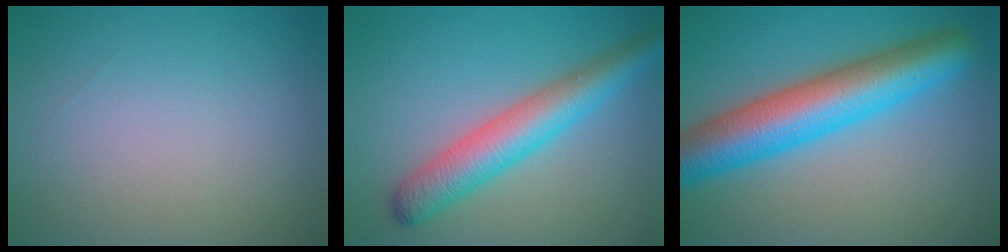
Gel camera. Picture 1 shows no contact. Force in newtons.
{"total": 5.5, "press": 5.5, "slide": 0.3}
{"total": 8.9, "press": 8.9, "slide": 0.3}